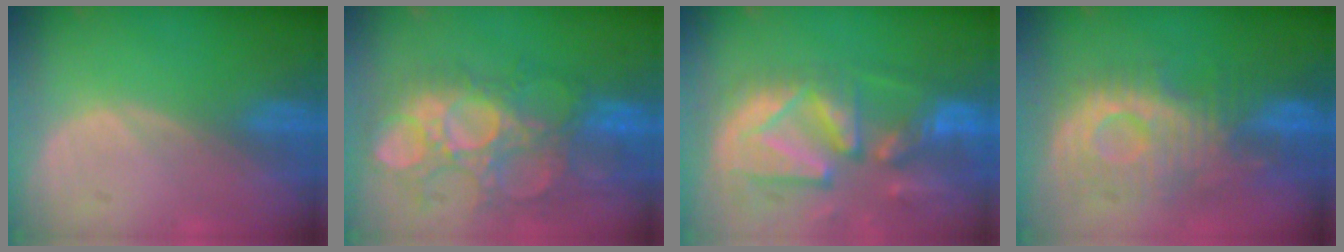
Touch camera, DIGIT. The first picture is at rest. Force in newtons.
{"total": 11.2, "press": 10.8, "slide": 3.1}
{"total": 13.3, "press": 11.4, "slide": 6.9}
{"total": 10.2, "press": 9.9, "slide": 2.6}